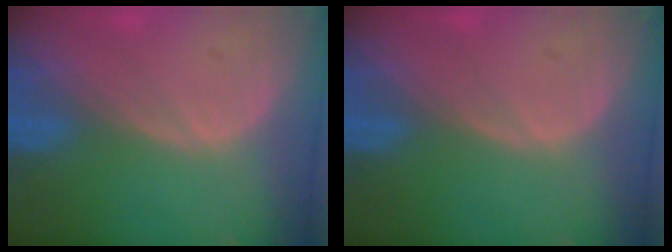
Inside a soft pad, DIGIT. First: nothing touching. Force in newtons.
{"total": 0.0}